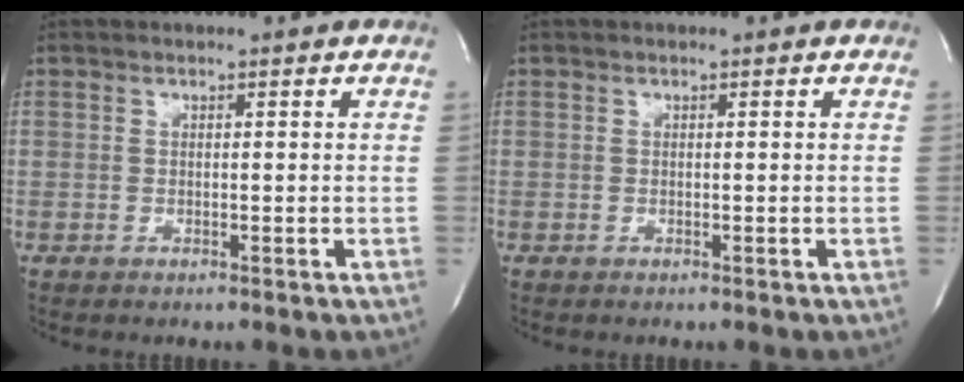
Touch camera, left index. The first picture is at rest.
{"total": 0.0}